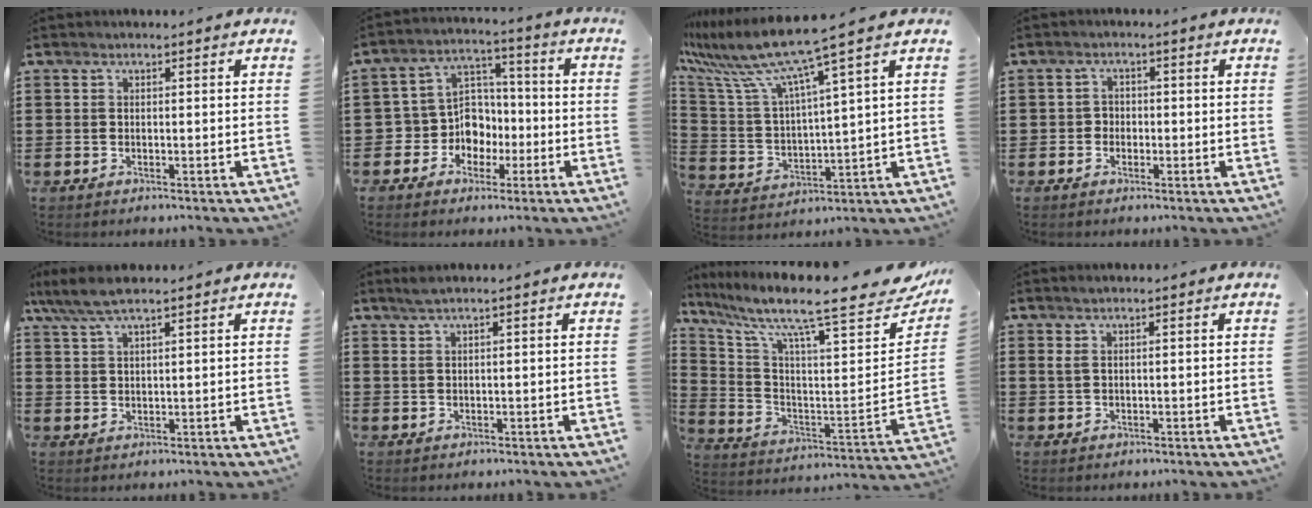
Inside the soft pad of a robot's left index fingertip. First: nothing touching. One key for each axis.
{"total": 7.1, "fx": -1.4, "fy": 6.7, "fz": 1.8, "tx": -0.065, "ty": -0.003, "tz": -0.025}
{"total": 9.5, "fx": 7.3, "fy": -0.4, "fz": 6.1, "tx": -0.156, "ty": -0.050, "tz": 0.115}
{"total": 1.6, "fx": -0.6, "fy": 1.4, "fz": 0.4, "tx": -0.012, "ty": 0.005, "tz": -0.016}
{"total": 5.2, "fx": 3.9, "fy": 0.8, "fz": 3.3, "tx": -0.072, "ty": -0.002, "tz": 0.072}
{"total": 1.7, "fx": 0.9, "fy": 0.1, "fz": 1.4, "tx": -0.028, "ty": 0.000, "tz": 0.016}
{"total": 11.2, "fx": 9.0, "fy": 1.1, "fz": 6.6, "tx": -0.144, "ty": -0.084, "tz": 0.139}
{"total": 1.1, "fx": 0.4, "fy": 0.2, "fz": 1.0, "tx": -0.021, "ty": 0.000, "tz": 0.008}